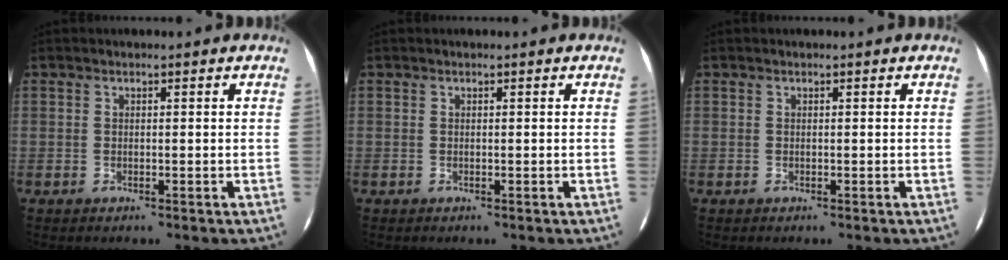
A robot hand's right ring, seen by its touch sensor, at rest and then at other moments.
{"total": 0.0}
{"total": 0.0}